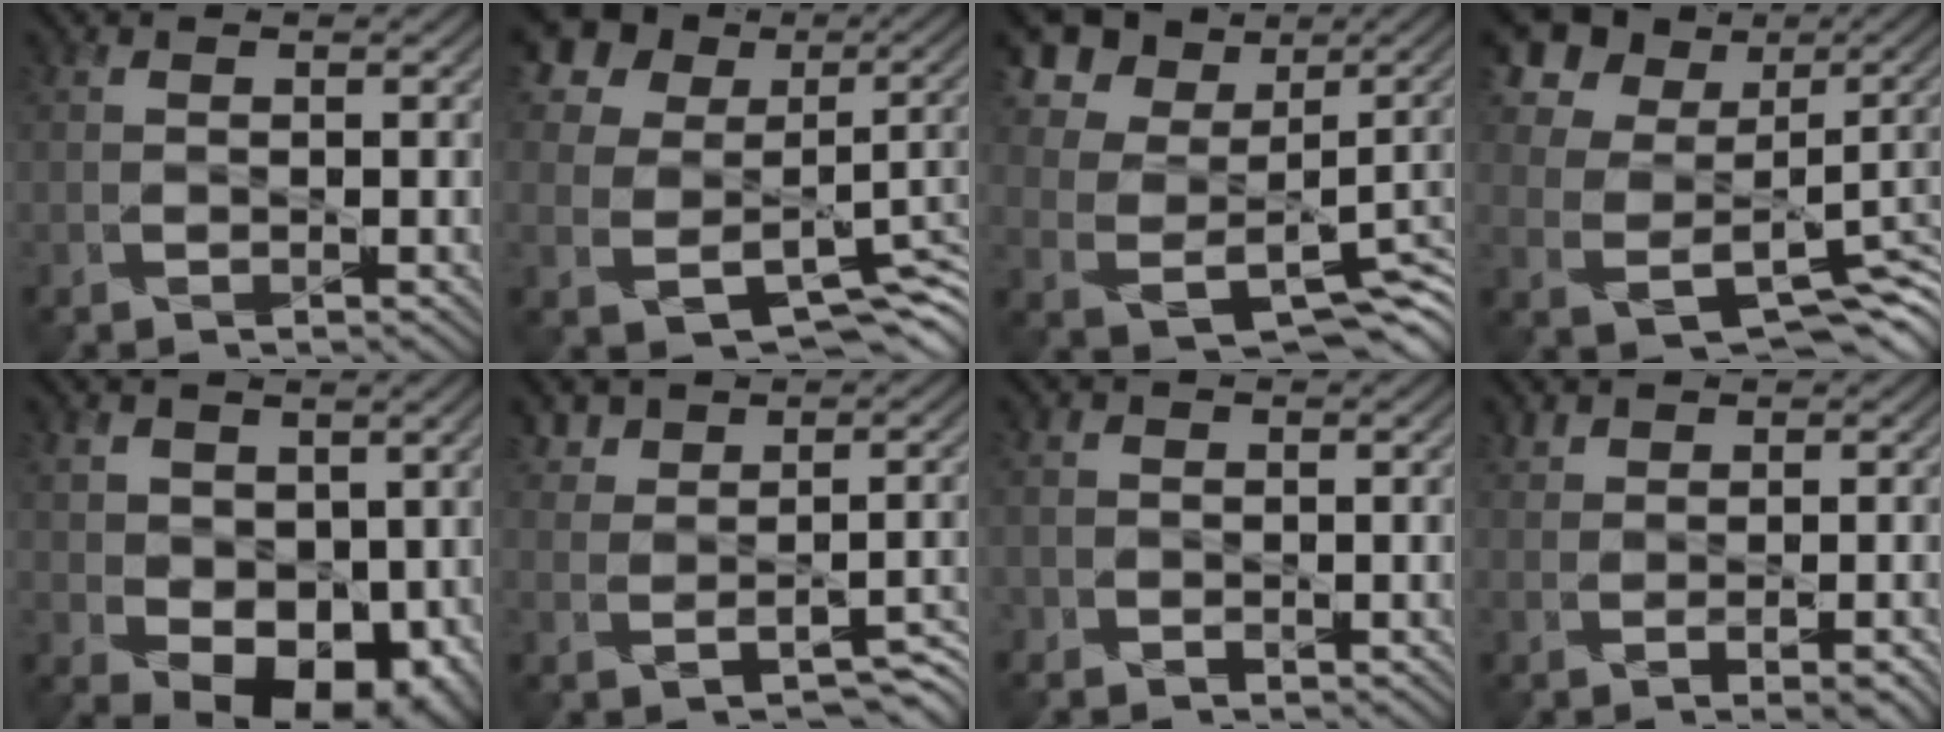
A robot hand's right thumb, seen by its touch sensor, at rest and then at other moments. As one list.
[{"total": 13.9, "force": [3.8, 11.2, 7.4], "torque": [-0.198, 0.004, 0.073]}, {"total": 13.7, "force": [6.2, 9.3, 7.8], "torque": [-0.168, 0.006, 0.127]}, {"total": 12.2, "force": [4.8, 9.0, 6.7], "torque": [-0.140, 0.001, 0.096]}, {"total": 9.8, "force": [0.5, 7.2, 6.6], "torque": [-0.119, -0.026, 0.018]}, {"total": 3.9, "force": [1.5, 3.1, 1.8], "torque": [-0.023, -0.011, 0.032]}, {"total": 1.4, "force": [-0.6, 1.3, 0.0], "torque": [0.012, -0.002, -0.016]}, {"total": 1.7, "force": [0.4, 0.7, 1.5], "torque": [-0.027, -0.001, 0.010]}]